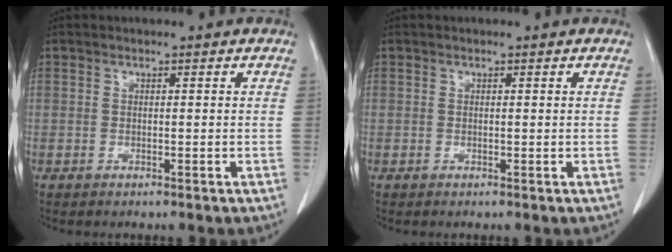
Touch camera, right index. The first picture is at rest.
{"total": 0.0}